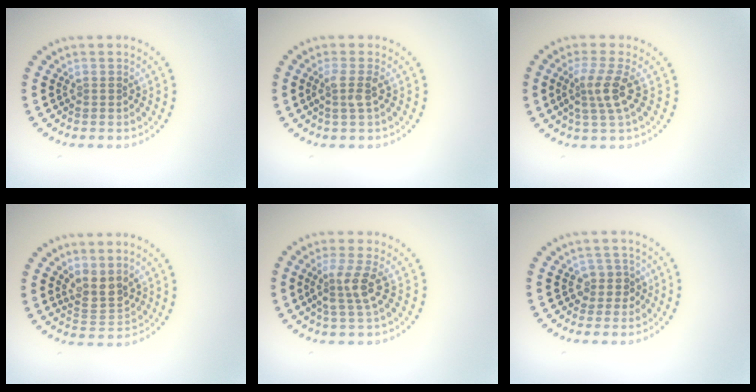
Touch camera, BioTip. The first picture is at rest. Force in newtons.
{"total": 1.7, "press": 1.2, "slide": 1.2}
{"total": 2.9, "press": 2.2, "slide": 1.9}
{"total": 2.4, "press": 2.0, "slide": 1.4}
{"total": 2.7, "press": 2.1, "slide": 1.7}
{"total": 2.0, "press": 1.6, "slide": 1.2}